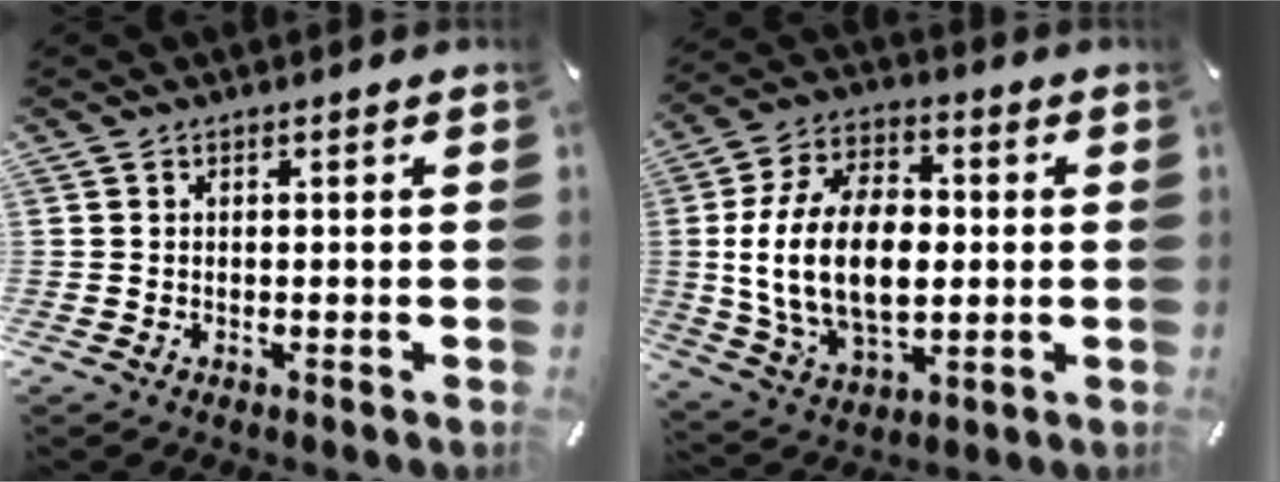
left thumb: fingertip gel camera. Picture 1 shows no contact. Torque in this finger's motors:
{"motor_torque": [2.52, 2.49, 2.15, -0.62, 0.92]}